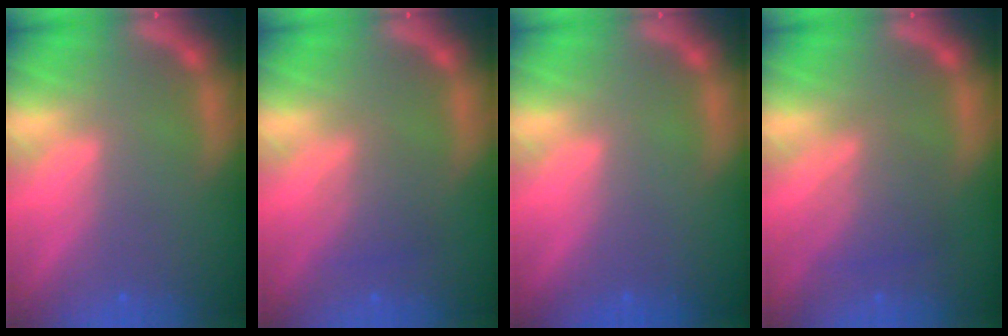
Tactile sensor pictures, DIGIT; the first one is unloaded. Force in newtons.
{"total": 2.5}
{"total": 0.0}
{"total": 3.5}